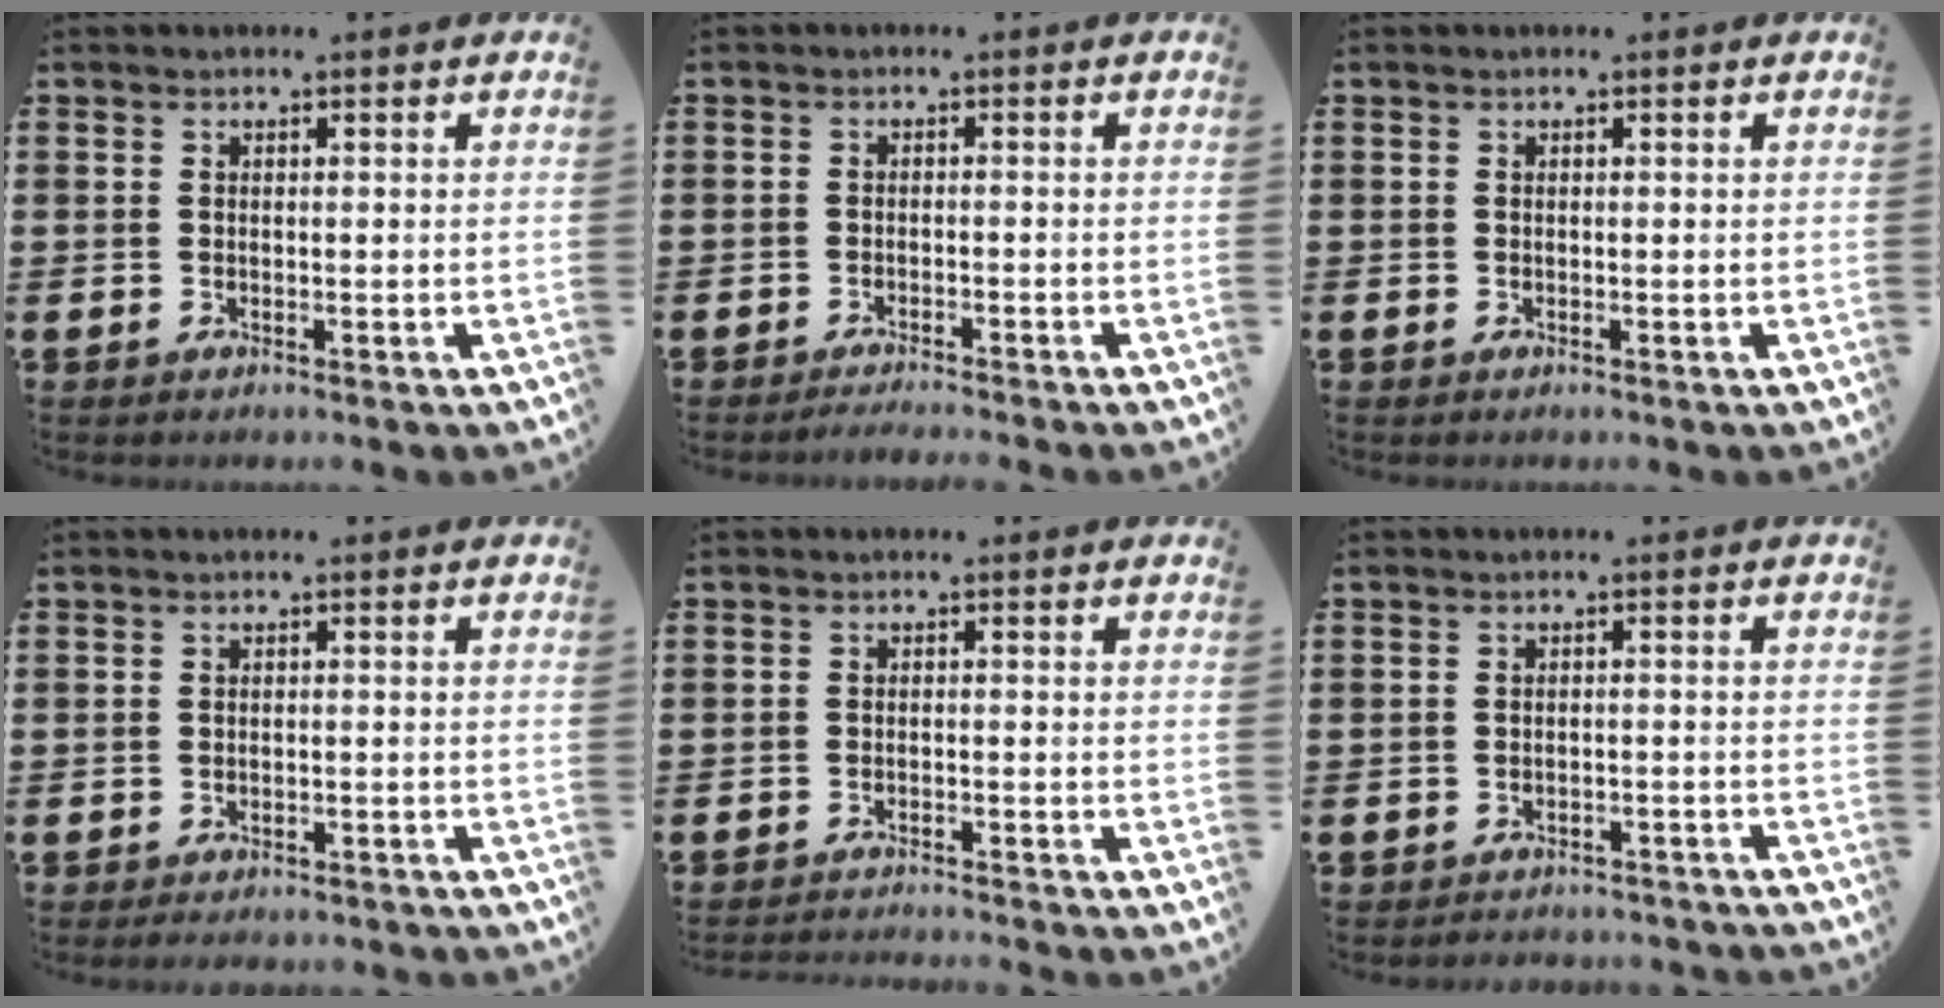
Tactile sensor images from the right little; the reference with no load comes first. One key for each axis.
{"total": 1.3, "fx": -1.2, "fy": -0.2, "fz": 0.3, "tx": -0.005, "ty": -0.001, "tz": -0.024}
{"total": 0.0}
{"total": 1.1, "fx": -1.1, "fy": 0.1, "fz": 0.2, "tx": -0.007, "ty": -0.001, "tz": -0.021}
{"total": 1.5, "fx": -1.4, "fy": -0.3, "fz": 0.0, "tx": 0.000, "ty": 0.003, "tz": -0.030}
{"total": 1.7, "fx": -1.7, "fy": 0.0, "fz": -0.1, "tx": -0.003, "ty": 0.005, "tz": -0.037}